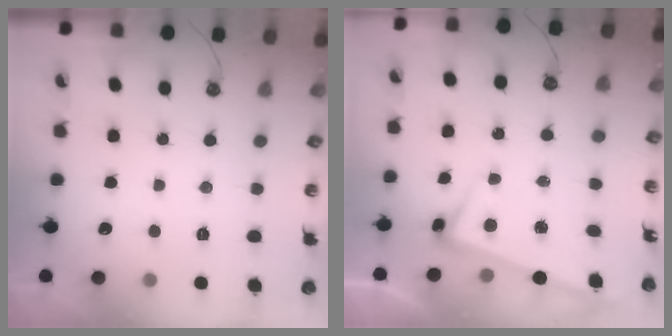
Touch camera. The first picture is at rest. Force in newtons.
{"total": 2.6, "press": 2.5, "slide": 0.8}